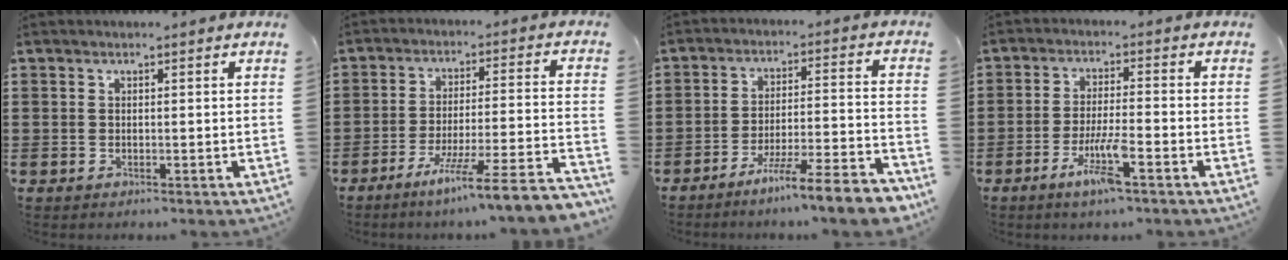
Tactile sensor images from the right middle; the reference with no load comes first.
{"total": 8.5, "force": [-6.7, -0.8, 5.2], "torque": [-0.088, -0.017, -0.130]}
{"total": 8.7, "force": [-7.3, -0.4, 4.7], "torque": [-0.072, 0.000, -0.138]}
{"total": 6.4, "force": [-3.5, 0.8, 5.3], "torque": [-0.102, -0.008, -0.063]}